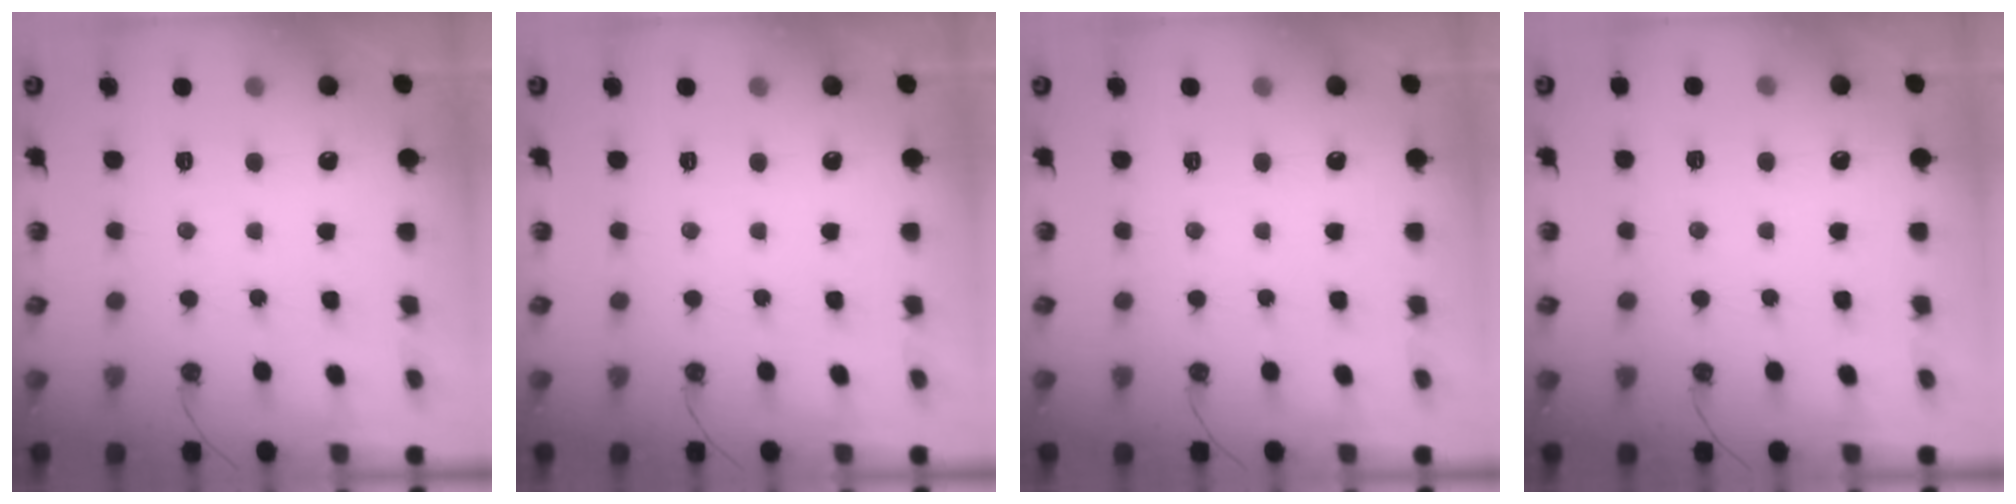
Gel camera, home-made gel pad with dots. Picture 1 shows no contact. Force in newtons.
{"total": 0.0}
{"total": 0.0}
{"total": 2.7, "press": 2.5, "slide": 0.9}